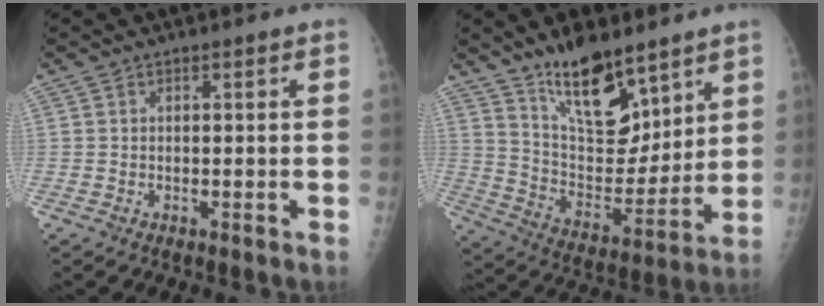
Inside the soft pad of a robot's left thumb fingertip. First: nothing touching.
{"total": 16.6, "force": [11.6, 7.2, 9.3], "torque": [-0.101, -0.087, 0.212]}